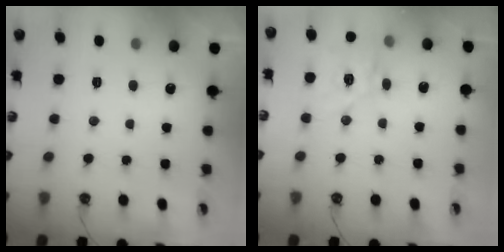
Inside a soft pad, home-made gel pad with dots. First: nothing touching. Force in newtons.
{"total": 14.7, "press": 14.6, "slide": 1.7}